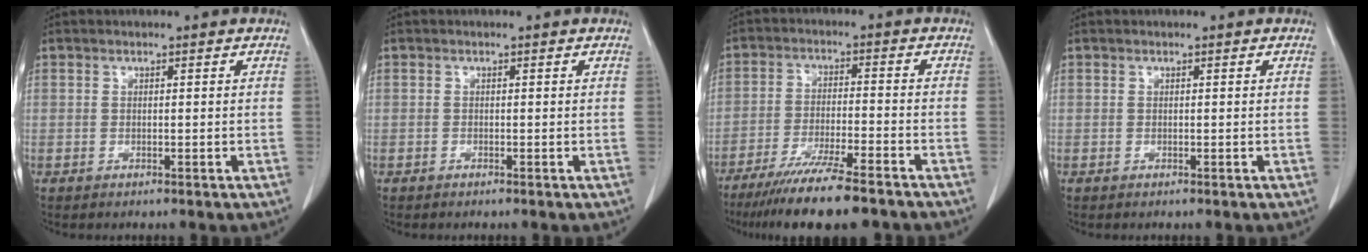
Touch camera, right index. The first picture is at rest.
{"total": 0.0}
{"total": 13.2, "force": [-10.7, 0.8, 7.7], "torque": [-0.124, -0.034, -0.173]}
{"total": 0.0}